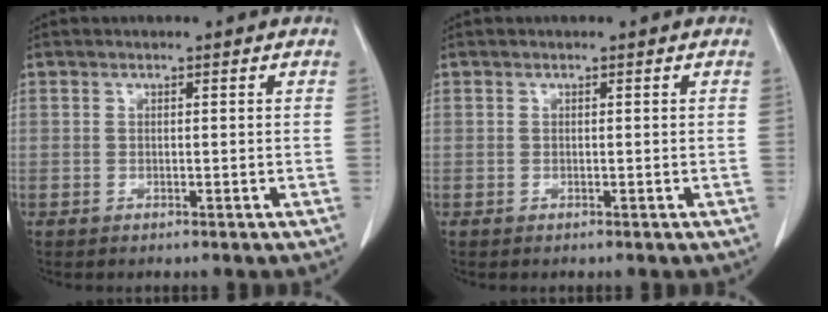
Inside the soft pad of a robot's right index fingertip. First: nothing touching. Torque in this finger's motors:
{"motor_torque": [0.00, 0.00, 0.00, 0.00]}